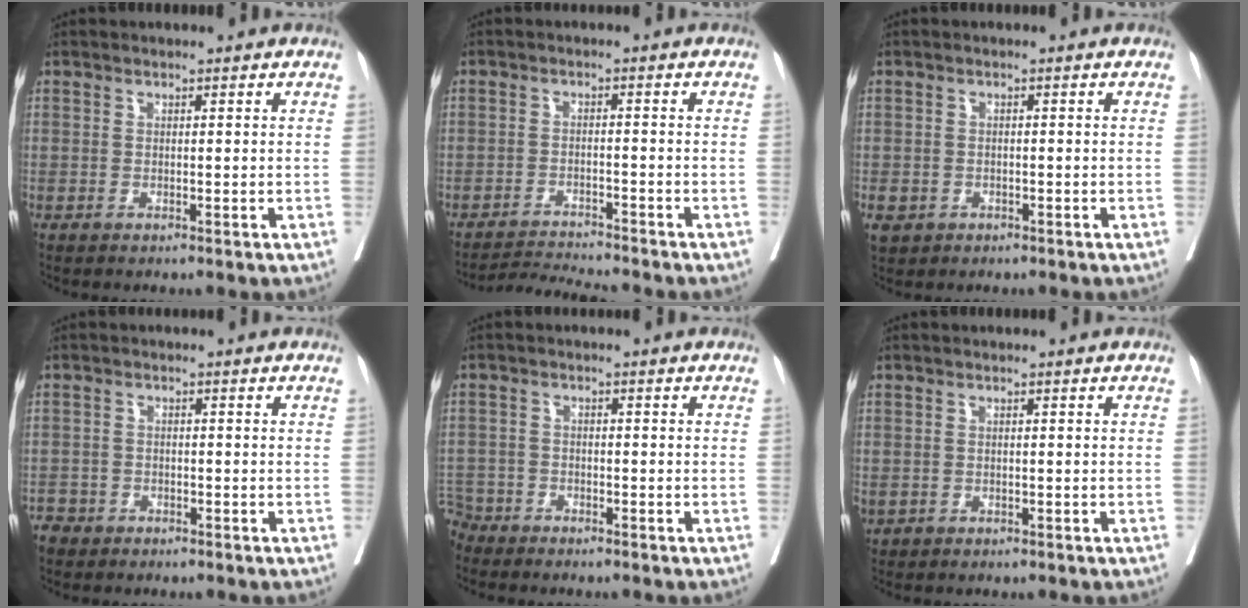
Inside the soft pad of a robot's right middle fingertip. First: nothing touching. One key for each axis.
{"total": 5.2, "fx": -5.0, "fy": -1.1, "fz": 0.3, "tx": -0.006, "ty": -0.013, "tz": -0.087}
{"total": 4.4, "fx": -2.1, "fy": 3.7, "fz": 1.2, "tx": -0.033, "ty": 0.000, "tz": -0.028}
{"total": 2.7, "fx": -2.0, "fy": 1.8, "fz": 0.0, "tx": -0.008, "ty": 0.007, "tz": -0.038}
{"total": 4.4, "fx": -4.0, "fy": 1.7, "fz": -0.7, "tx": 0.012, "ty": -0.004, "tz": -0.081}
{"total": 1.6, "fx": -0.6, "fy": 1.3, "fz": 0.8, "tx": -0.025, "ty": 0.004, "tz": 0.000}